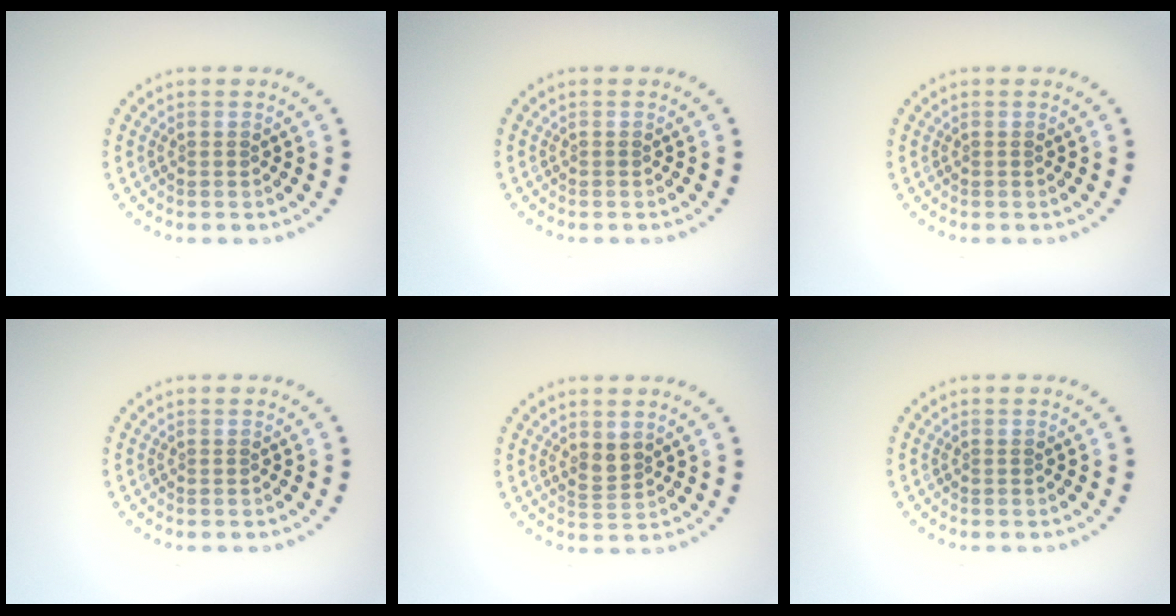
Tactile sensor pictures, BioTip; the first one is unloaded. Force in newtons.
{"total": 0.0}
{"total": 0.0}
{"total": 0.0}
{"total": 1.7, "press": 1.5, "slide": 0.9}
{"total": 0.0}